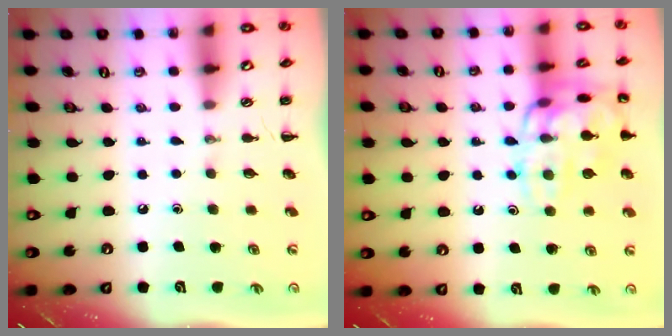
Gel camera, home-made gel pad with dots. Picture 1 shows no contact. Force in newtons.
{"total": 16.9, "press": 16.9, "slide": 0.4}